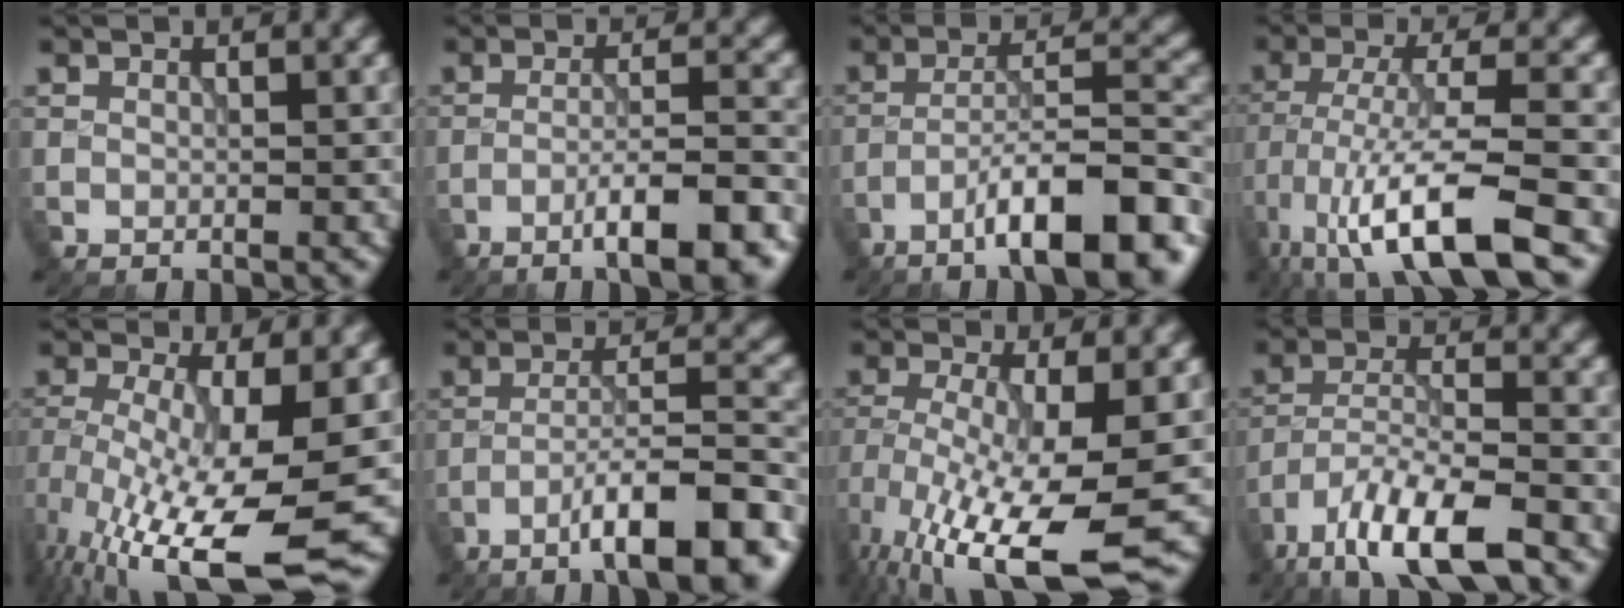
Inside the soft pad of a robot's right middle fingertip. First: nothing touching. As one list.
[{"total": 7.6, "force": [-4.4, 1.1, 6.0], "torque": [-0.087, 0.012, -0.071]}, {"total": 11.7, "force": [-7.3, 2.6, 8.7], "torque": [-0.135, 0.017, -0.118]}, {"total": 10.5, "force": [-6.0, 2.2, 8.3], "torque": [-0.149, 0.001, -0.109]}, {"total": 14.5, "force": [-4.8, 4.4, 13.0], "torque": [-0.241, -0.029, -0.067]}, {"total": 10.5, "force": [-6.6, 2.1, 8.0], "torque": [-0.118, 0.017, -0.106]}, {"total": 13.6, "force": [-6.0, 3.8, 11.6], "torque": [-0.226, -0.032, -0.092]}, {"total": 9.6, "force": [-6.8, 2.6, 6.3], "torque": [-0.109, -0.001, -0.129]}]